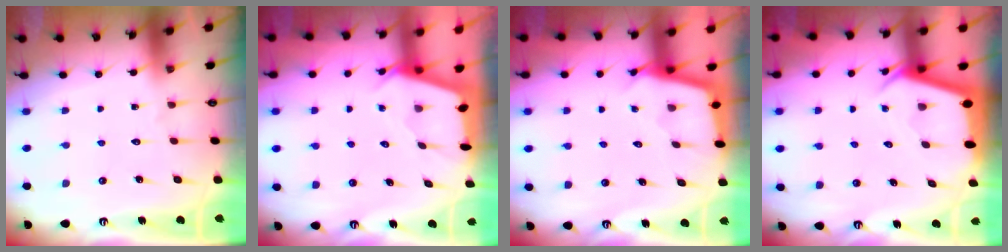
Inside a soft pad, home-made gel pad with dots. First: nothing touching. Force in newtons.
{"total": 2.4, "press": 2.4, "slide": 0.3}
{"total": 2.3, "press": 2.3, "slide": 0.2}
{"total": 2.8, "press": 2.8, "slide": 0.2}